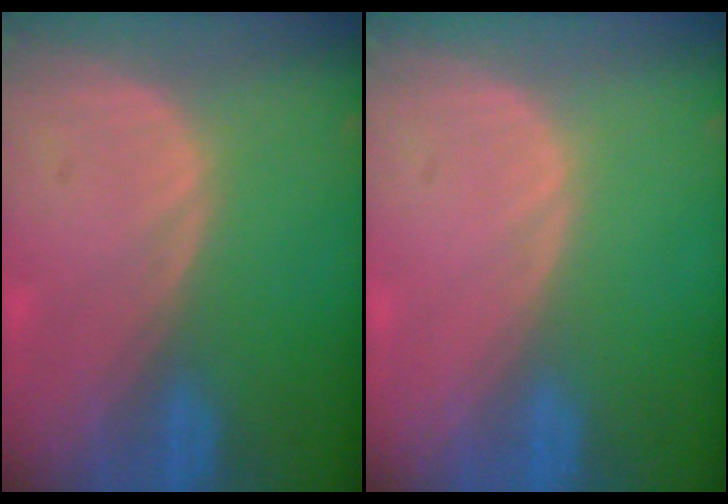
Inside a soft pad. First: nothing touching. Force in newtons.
{"total": 0.0}